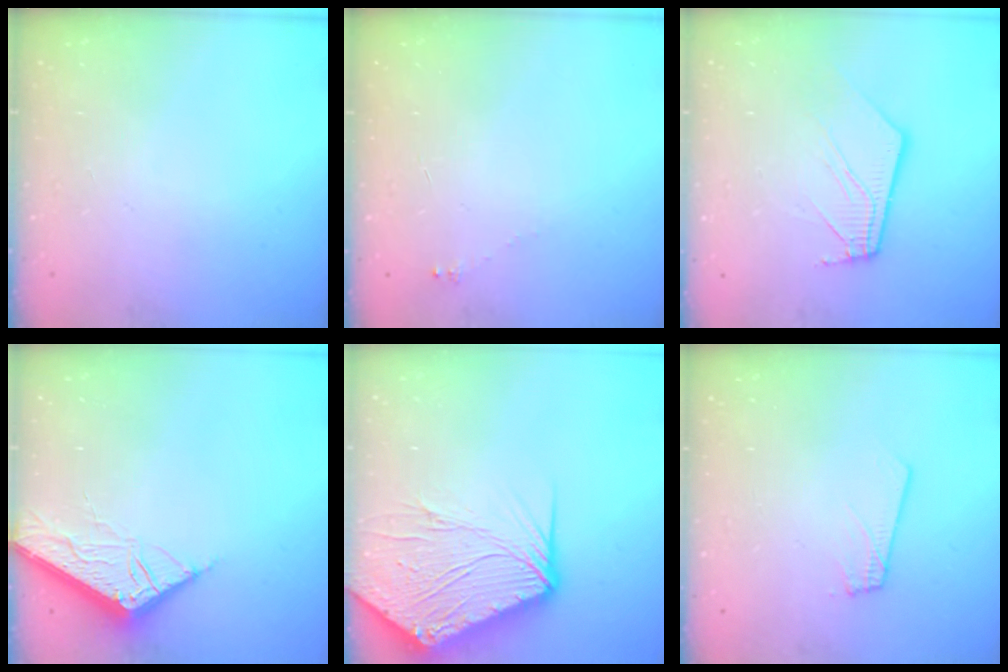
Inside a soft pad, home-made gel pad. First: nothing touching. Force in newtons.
{"total": 1.7, "press": 1.6, "slide": 0.2}
{"total": 10.2, "press": 10.1, "slide": 1.2}
{"total": 6.8, "press": 6.8, "slide": 0.7}
{"total": 17.4, "press": 17.2, "slide": 2.1}
{"total": 1.8, "press": 1.8, "slide": 0.1}